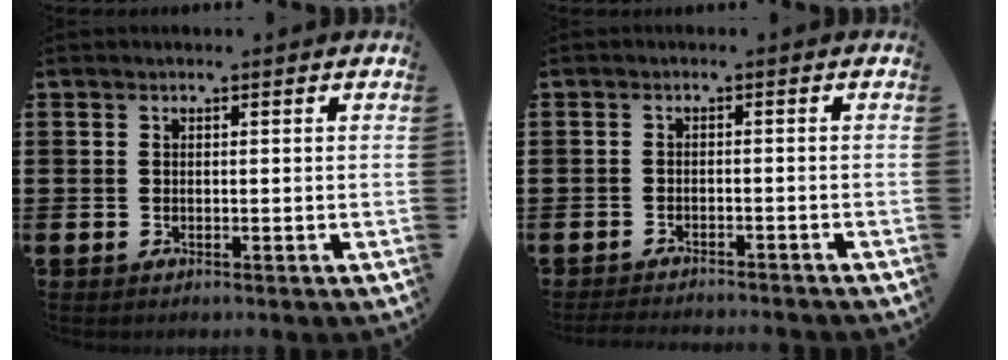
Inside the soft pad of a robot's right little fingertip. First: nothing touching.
{"total": 1.6, "force": [-1.6, -0.1, 0.1], "torque": [-0.003, 0.002, -0.033]}